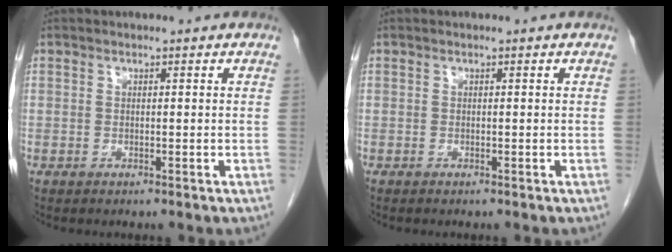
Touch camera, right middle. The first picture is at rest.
{"total": 0.0}